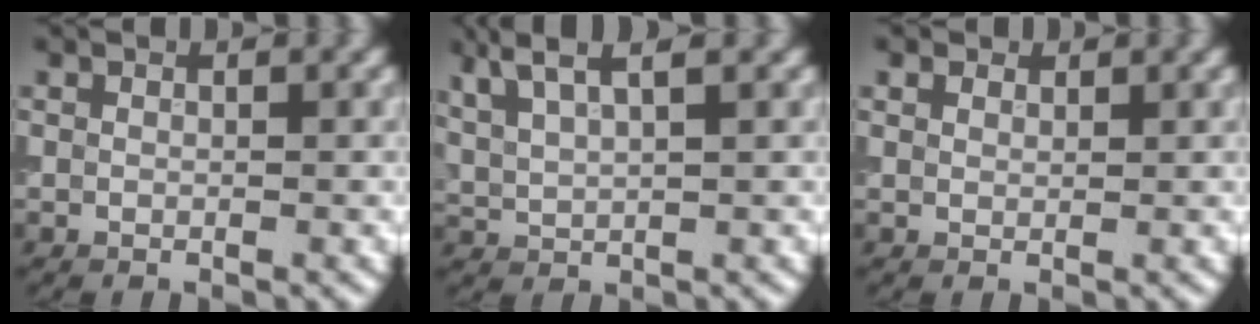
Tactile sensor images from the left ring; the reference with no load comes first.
{"total": 4.4, "force": [2.9, 1.1, 3.0], "torque": [-0.072, 0.016, 0.057]}
{"total": 1.4, "force": [1.0, 0.9, 0.4], "torque": [-0.013, -0.009, 0.021]}